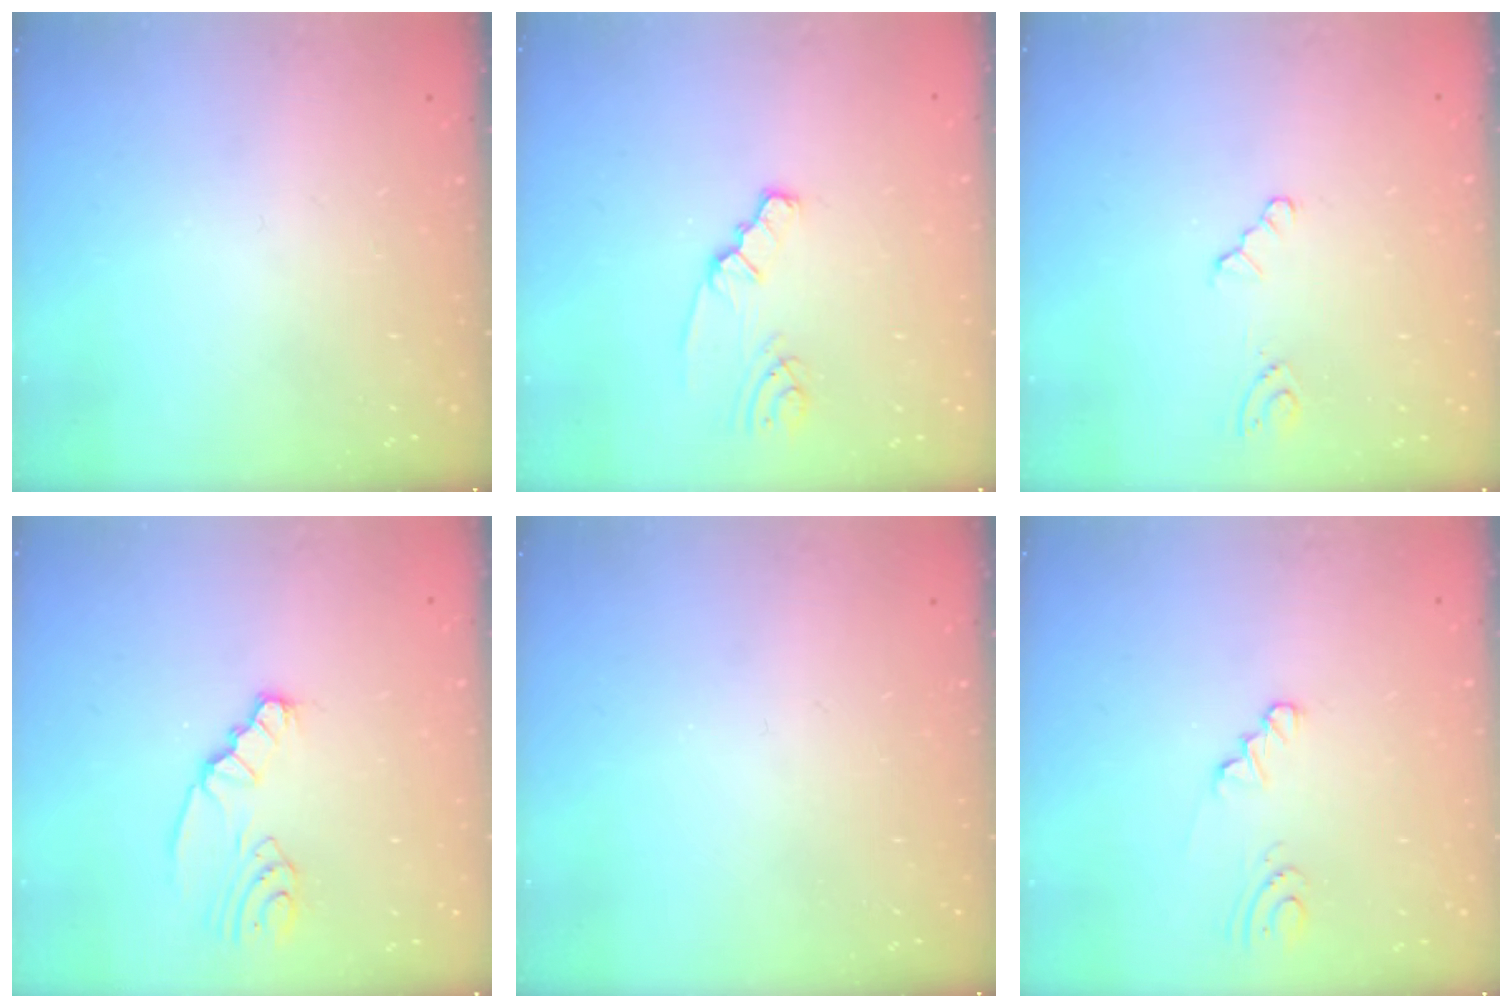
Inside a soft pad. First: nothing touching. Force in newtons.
{"total": 2.0, "press": 2.0, "slide": 0.2}
{"total": 2.1, "press": 2.1, "slide": 0.3}
{"total": 2.3, "press": 2.2, "slide": 0.3}
{"total": 0.0}
{"total": 1.0, "press": 1.0, "slide": 0.1}